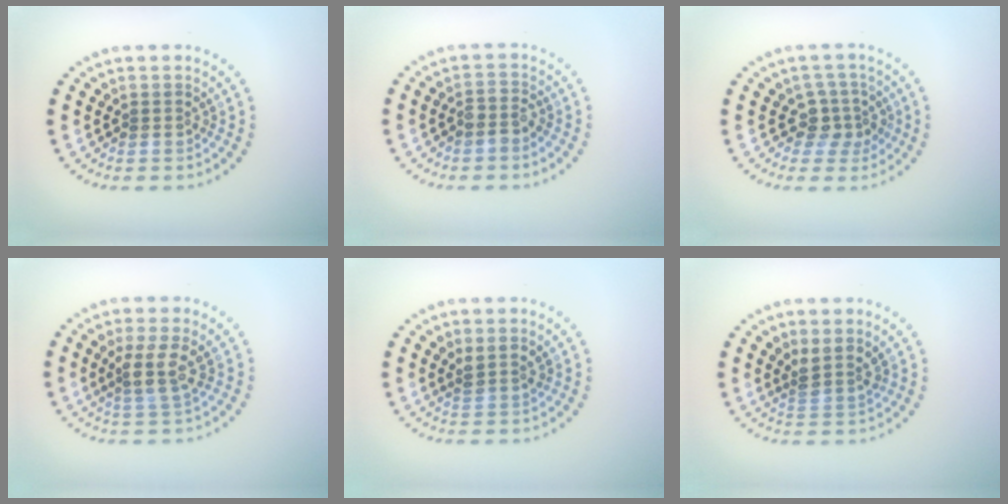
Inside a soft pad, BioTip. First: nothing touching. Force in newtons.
{"total": 1.3, "press": 1.1, "slide": 0.8}
{"total": 2.6, "press": 2.1, "slide": 1.5}
{"total": 2.6, "press": 2.2, "slide": 1.4}
{"total": 1.2, "press": 1.0, "slide": 0.7}
{"total": 2.0, "press": 1.6, "slide": 1.2}